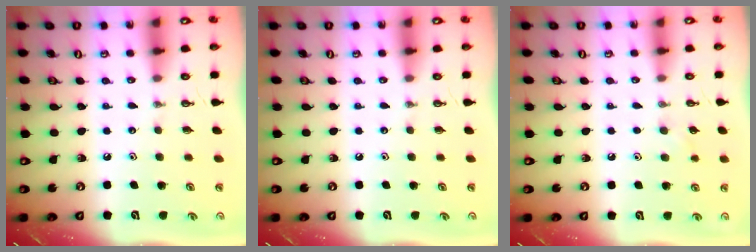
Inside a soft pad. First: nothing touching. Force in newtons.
{"total": 0.0}
{"total": 6.8, "press": 5.2, "slide": 4.2}